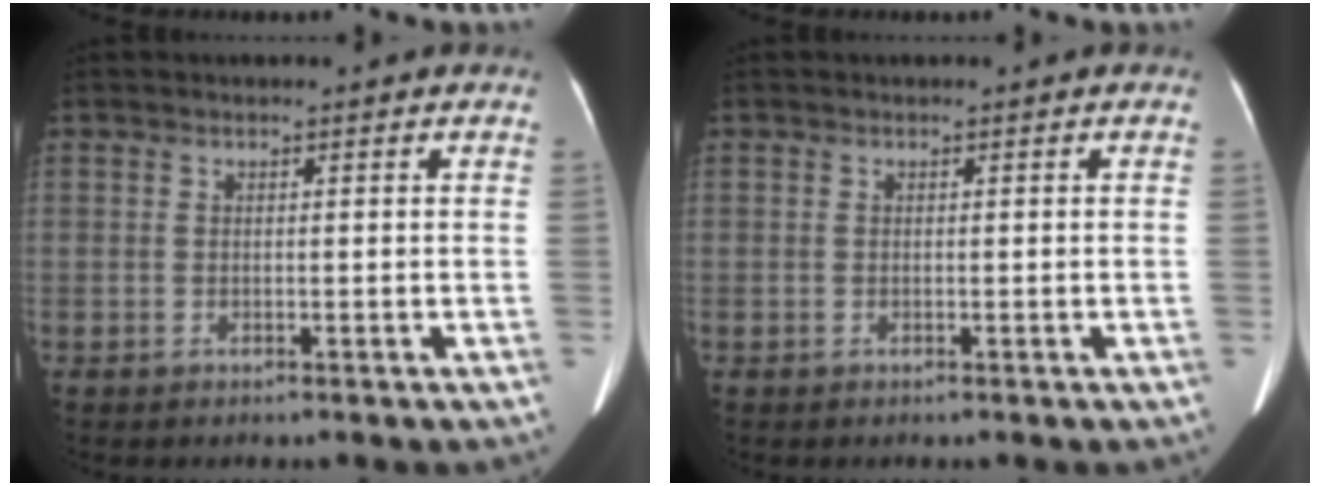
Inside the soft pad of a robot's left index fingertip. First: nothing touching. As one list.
[{"total": 0.0}]